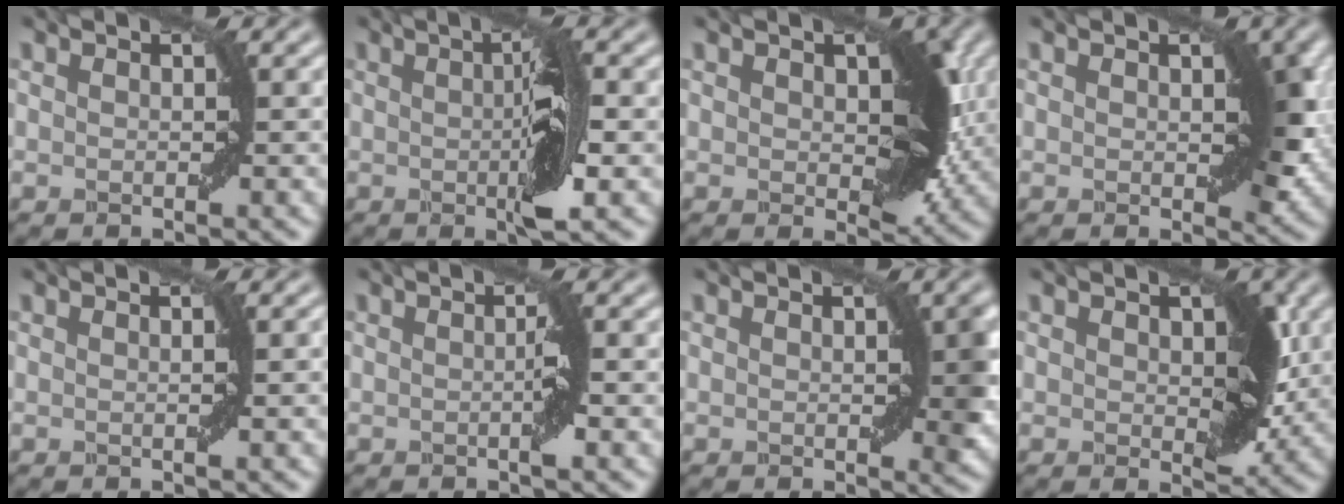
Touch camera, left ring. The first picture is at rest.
{"total": 4.6, "force": [0.0, 0.7, 4.6], "torque": [-0.076, 0.001, 0.000]}
{"total": 5.7, "force": [0.4, 3.2, 4.7], "torque": [-0.065, -0.005, 0.010]}
{"total": 3.2, "force": [0.3, 1.7, 2.7], "torque": [-0.029, -0.004, 0.007]}
{"total": 1.2, "force": [0.0, 0.1, 1.1], "torque": [-0.016, 0.005, -0.002]}
{"total": 1.5, "force": [-0.1, -0.1, 1.5], "torque": [-0.027, 0.000, -0.003]}
{"total": 2.5, "force": [0.3, 0.8, 2.3], "torque": [-0.023, -0.004, 0.006]}
{"total": 4.2, "force": [0.5, 2.4, 3.5], "torque": [-0.045, -0.007, 0.013]}